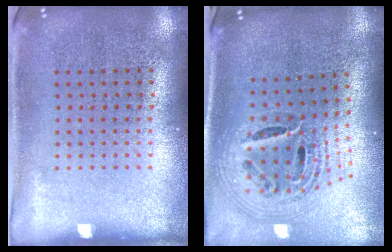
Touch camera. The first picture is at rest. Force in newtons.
{"total": 1.9, "press": 1.5, "slide": 1.2}